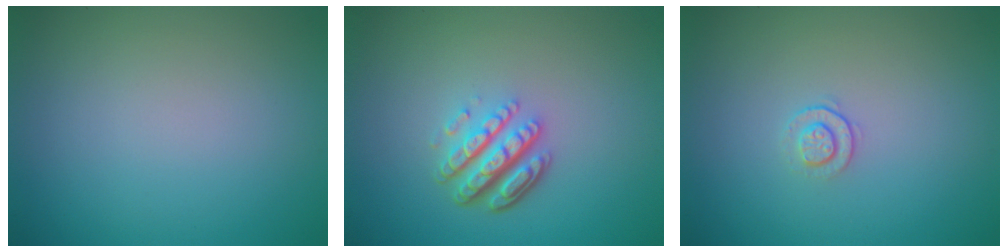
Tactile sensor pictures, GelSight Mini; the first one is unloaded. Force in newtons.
{"total": 4.9, "press": 3.4, "slide": 3.5}
{"total": 1.1, "press": 0.7, "slide": 0.9}